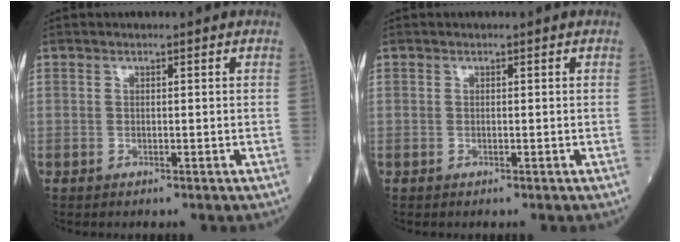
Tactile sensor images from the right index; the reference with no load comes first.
{"total": 0.0}